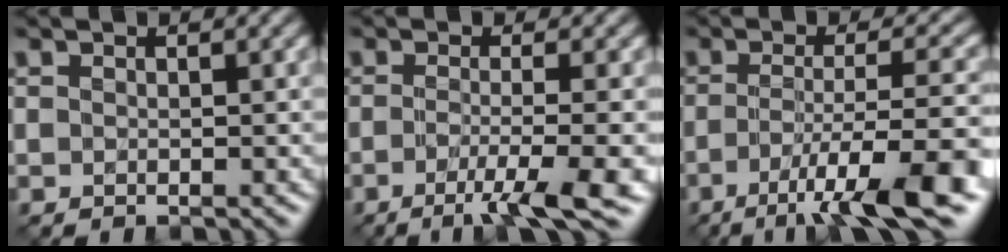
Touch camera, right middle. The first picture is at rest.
{"total": 5.5, "force": [-2.2, 0.8, 5.0], "torque": [-0.076, -0.010, -0.044]}
{"total": 9.4, "force": [-4.3, 1.8, 8.1], "torque": [-0.126, -0.001, -0.071]}